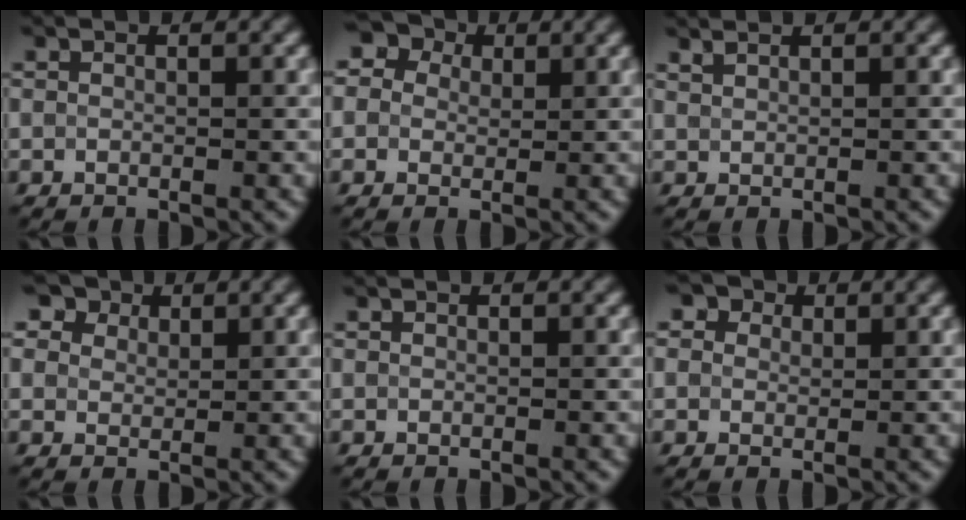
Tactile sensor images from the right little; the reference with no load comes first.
{"total": 6.7, "force": [3.4, 5.0, 2.9], "torque": [-0.043, 0.032, 0.018]}
{"total": 1.0, "force": [1.0, 0.1, 0.2], "torque": [-0.004, 0.000, 0.021]}
{"total": 7.3, "force": [4.9, 4.5, 3.0], "torque": [-0.072, 0.012, 0.075]}
{"total": 0.0}
{"total": 4.5, "force": [2.7, 3.0, 2.0], "torque": [-0.043, 0.015, 0.025]}